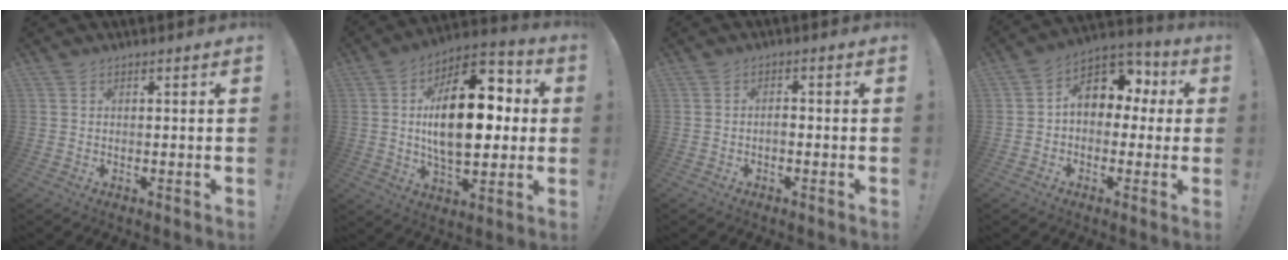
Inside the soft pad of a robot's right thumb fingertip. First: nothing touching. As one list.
[{"total": 23.6, "force": [2.1, 12.5, 19.9], "torque": [-0.319, 0.001, 0.033]}, {"total": 1.7, "force": [-0.9, 0.8, 1.2], "torque": [-0.026, 0.006, -0.016]}, {"total": 10.8, "force": [2.8, 8.1, 6.5], "torque": [-0.089, -0.009, 0.057]}]